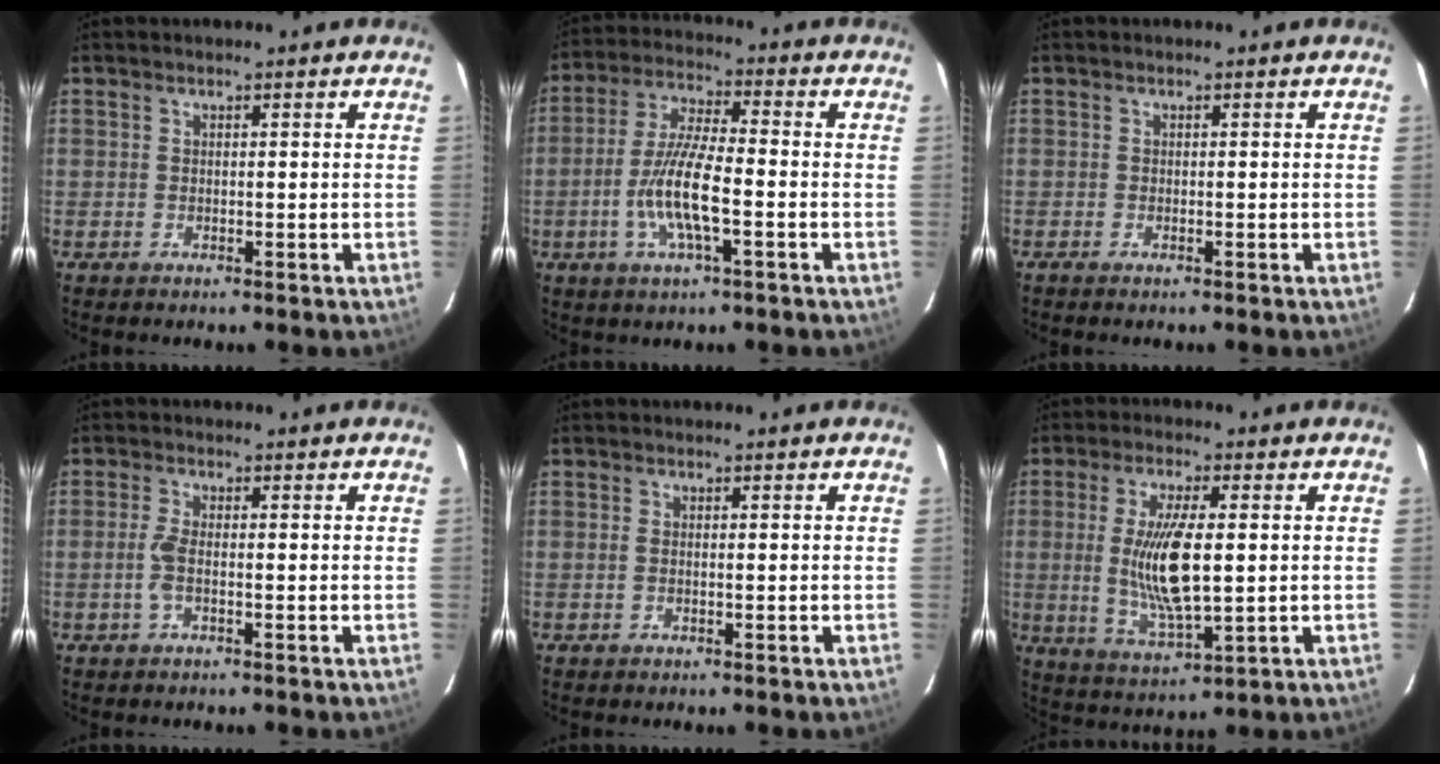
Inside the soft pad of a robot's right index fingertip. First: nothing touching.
{"total": 11.0, "force": [-3.2, 2.2, 10.2], "torque": [-0.209, -0.002, -0.061]}
{"total": 0.5, "force": [-0.4, 0.0, 0.3], "torque": [-0.004, 0.000, -0.009]}
{"total": 2.8, "force": [-0.8, 0.4, 2.6], "torque": [-0.060, -0.001, -0.016]}
{"total": 0.8, "force": [-0.1, 0.2, 0.7], "torque": [-0.018, 0.001, -0.004]}
{"total": 12.1, "force": [0.3, 3.4, 11.6], "torque": [-0.225, -0.011, 0.013]}